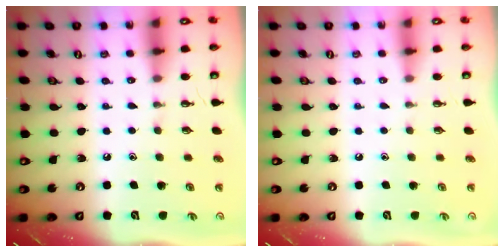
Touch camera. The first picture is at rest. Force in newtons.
{"total": 0.0}